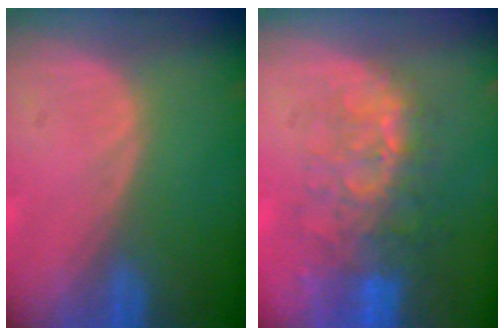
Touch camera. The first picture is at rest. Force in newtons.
{"total": 10.0, "press": 8.4, "slide": 5.3}